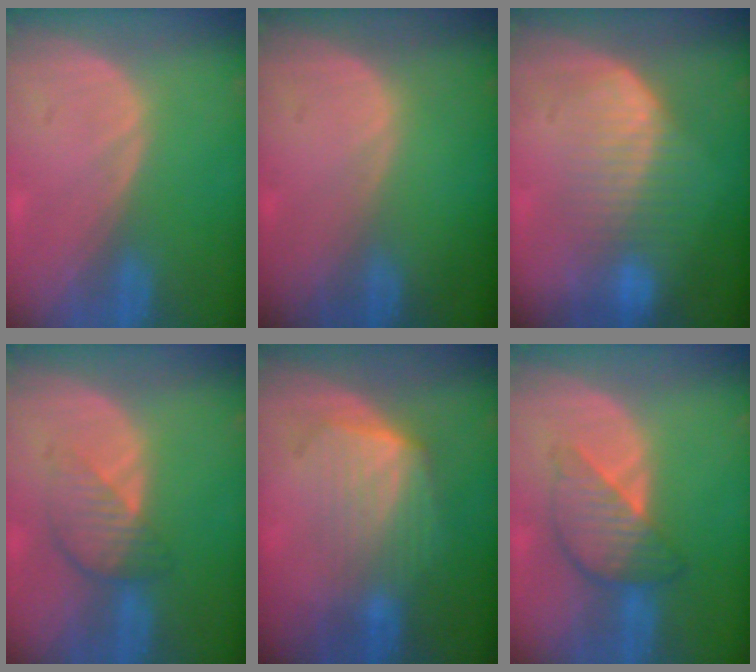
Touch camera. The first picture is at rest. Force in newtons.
{"total": 0.0}
{"total": 6.8, "press": 6.7, "slide": 1.4}
{"total": 4.5, "press": 4.1, "slide": 2.0}
{"total": 7.2, "press": 6.5, "slide": 3.1}
{"total": 6.0, "press": 6.0, "slide": 0.4}